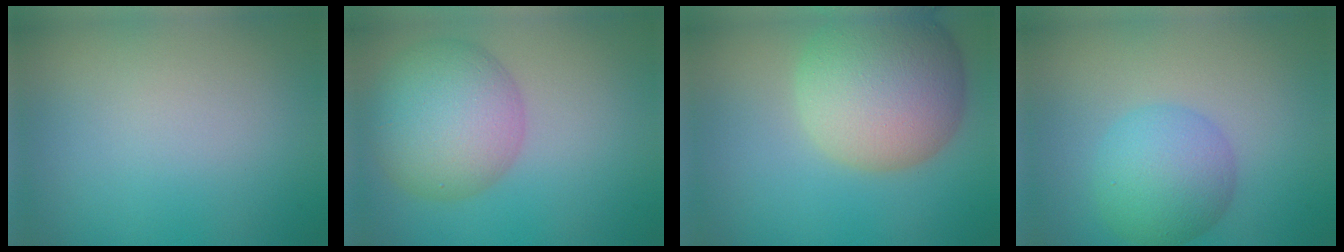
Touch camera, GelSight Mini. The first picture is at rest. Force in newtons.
{"total": 8.1, "press": 8.1, "slide": 0.3}
{"total": 10.4, "press": 10.4, "slide": 0.9}
{"total": 5.1, "press": 5.1, "slide": 0.2}